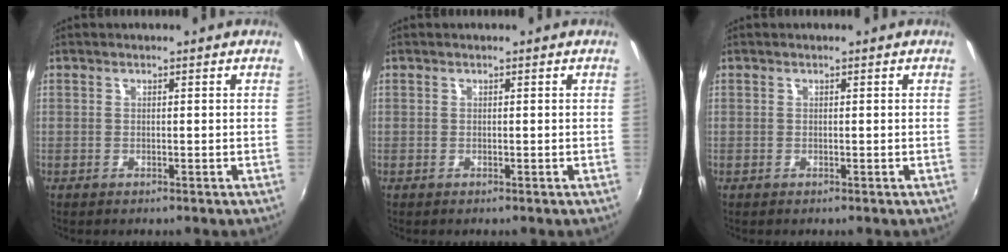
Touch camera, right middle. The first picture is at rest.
{"total": 0.0}
{"total": 0.0}